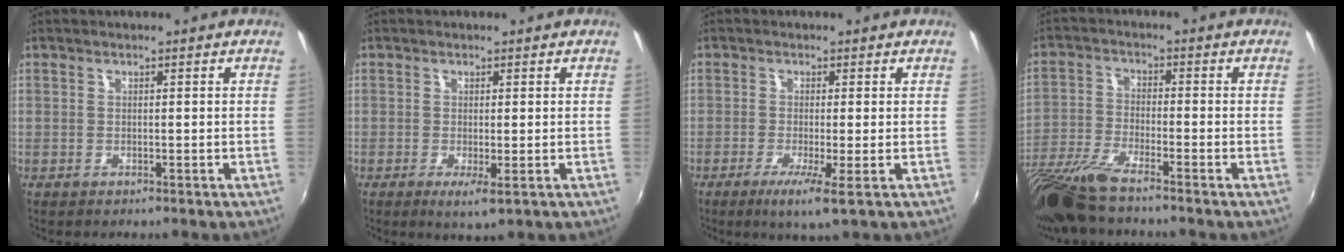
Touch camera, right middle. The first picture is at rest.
{"total": 2.6, "force": [-0.6, 0.2, 2.5], "torque": [-0.048, -0.011, -0.008]}
{"total": 4.6, "force": [-1.8, -0.4, 4.2], "torque": [-0.090, -0.015, -0.034]}
{"total": 10.4, "force": [-8.5, 0.7, 6.0], "torque": [-0.135, -0.029, -0.167]}